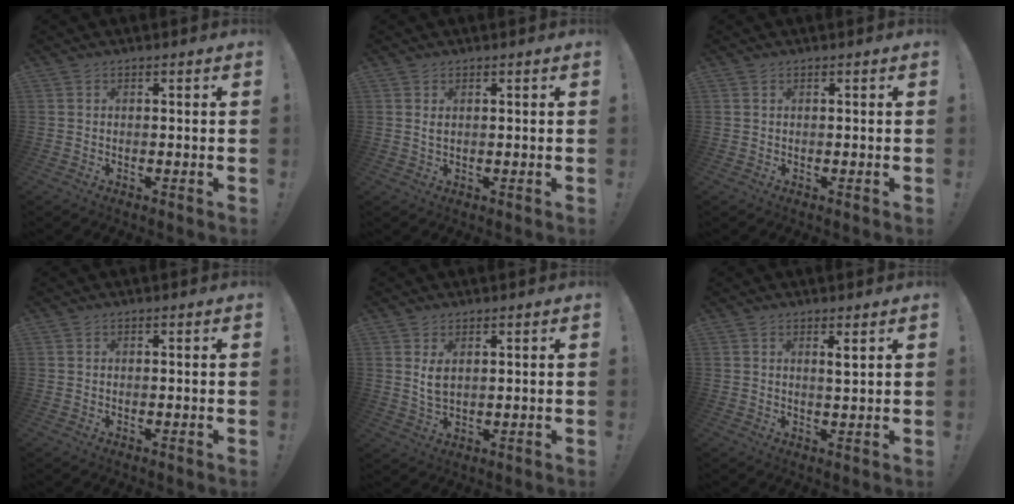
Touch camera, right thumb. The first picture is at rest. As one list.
[{"total": 1.3, "force": [0.3, 0.5, 1.1], "torque": [-0.020, 0.000, 0.004]}, {"total": 0.0}, {"total": 0.0}, {"total": 4.2, "force": [1.4, 2.1, 3.4], "torque": [-0.064, -0.005, 0.022]}, {"total": 2.5, "force": [1.3, 0.0, 2.1], "torque": [-0.024, -0.014, 0.016]}]